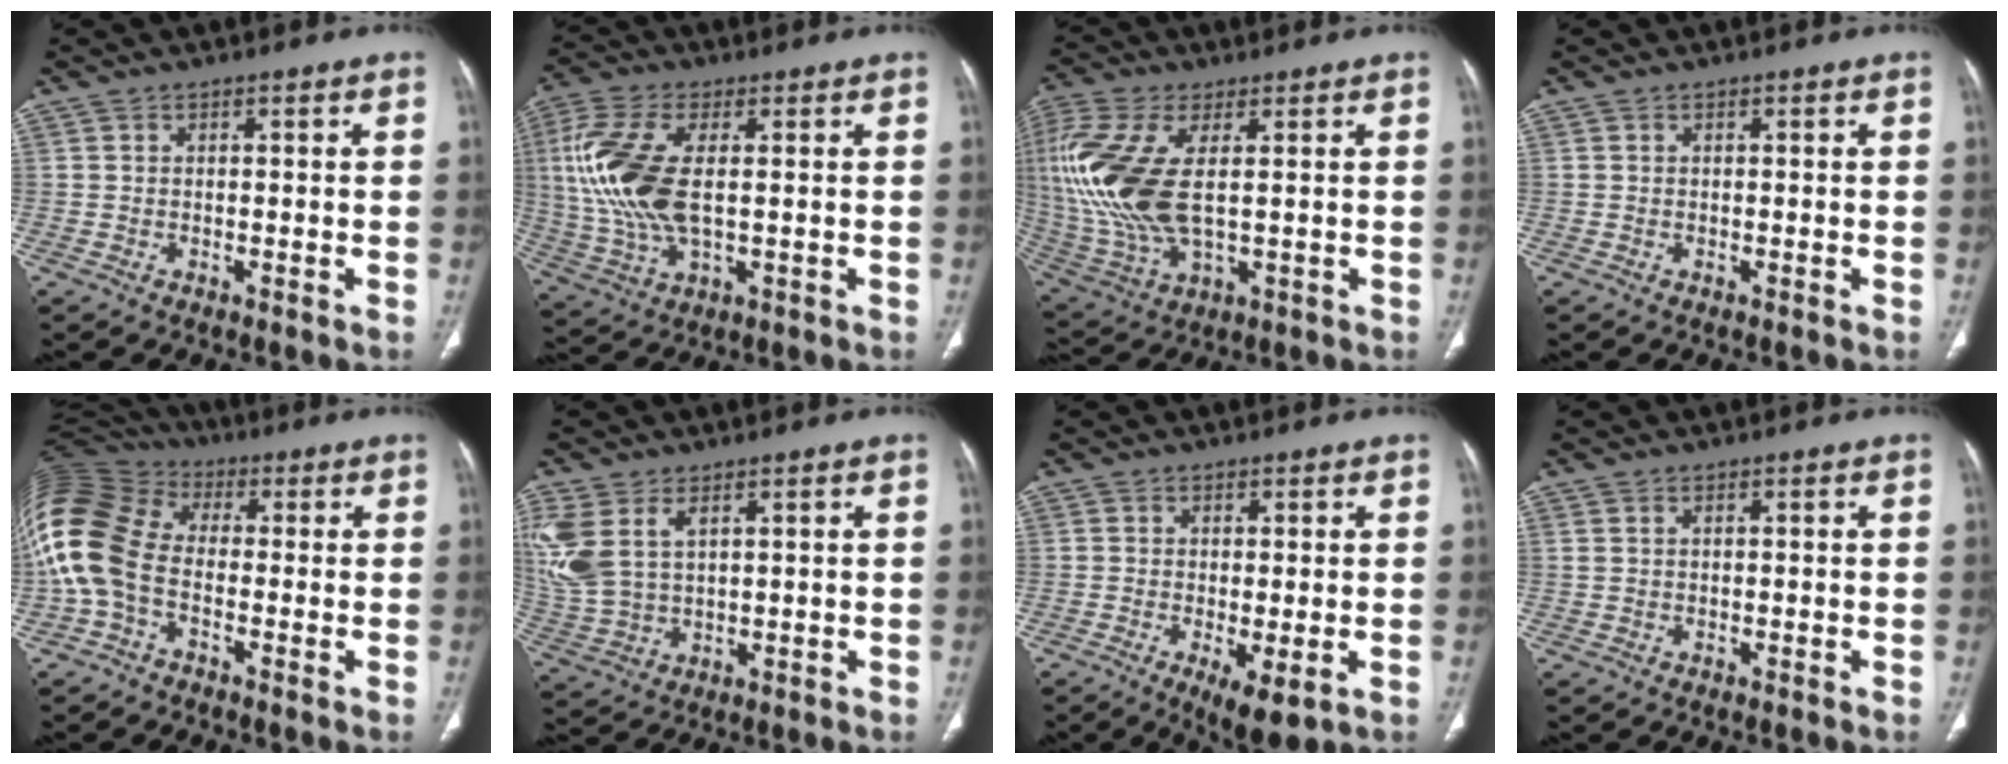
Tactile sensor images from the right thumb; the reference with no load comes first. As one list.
[{"total": 15.2, "force": [1.5, 7.4, 13.2], "torque": [-0.309, -0.003, 0.034]}, {"total": 18.6, "force": [2.1, 8.8, 16.3], "torque": [-0.396, -0.011, 0.049]}, {"total": 0.0}, {"total": 16.8, "force": [-2.5, 11.7, 11.8], "torque": [-0.271, 0.042, -0.056]}, {"total": 12.2, "force": [4.5, 7.4, 8.6], "torque": [-0.218, -0.006, 0.107]}, {"total": 6.0, "force": [-1.8, 2.0, 5.3], "torque": [-0.090, -0.019, -0.024]}, {"total": 0.5, "force": [0.2, 0.3, 0.3], "torque": [-0.007, 0.010, 0.006]}]